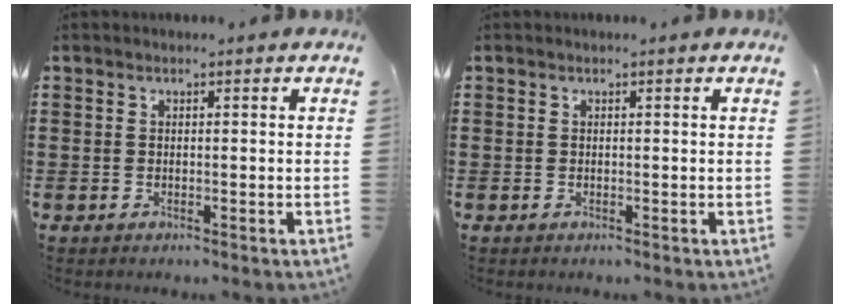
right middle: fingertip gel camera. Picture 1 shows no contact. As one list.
[{"total": 0.0}]